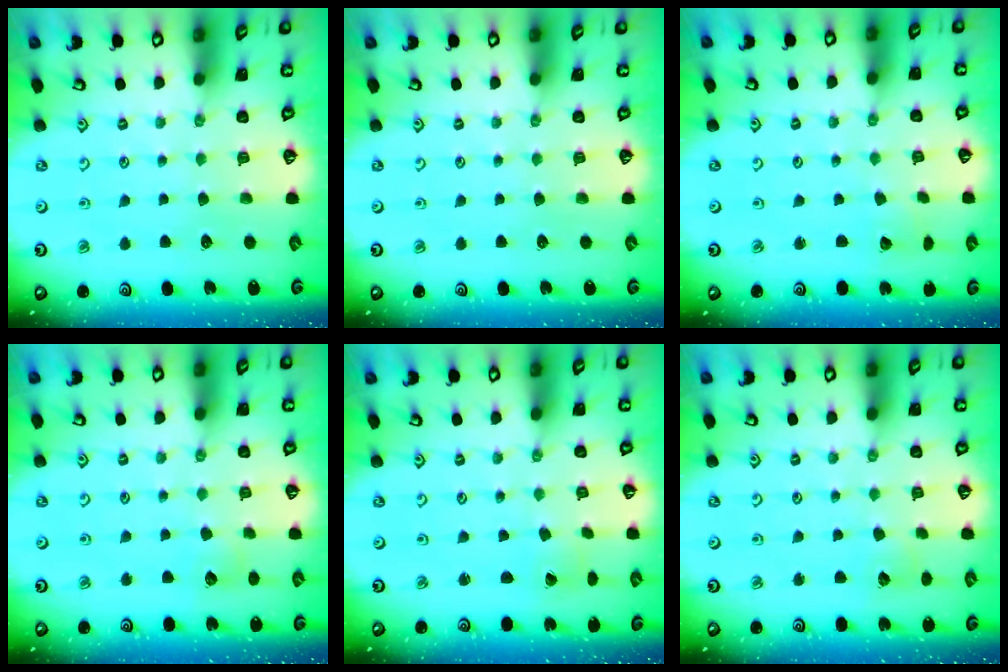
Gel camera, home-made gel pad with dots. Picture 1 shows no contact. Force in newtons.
{"total": 0.0}
{"total": 1.2, "press": 1.2, "slide": 0.1}
{"total": 5.6, "press": 5.6, "slide": 0.5}
{"total": 1.0, "press": 1.0, "slide": 0.0}
{"total": 5.8, "press": 5.8, "slide": 0.6}